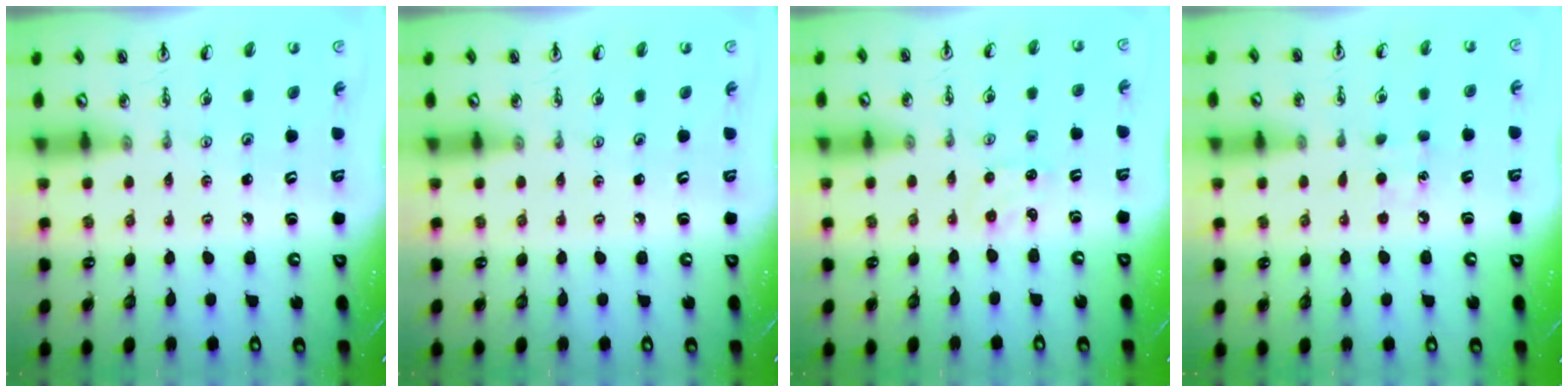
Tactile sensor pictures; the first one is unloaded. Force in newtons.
{"total": 0.0}
{"total": 3.1, "press": 3.0, "slide": 0.4}
{"total": 6.3, "press": 6.3, "slide": 0.8}